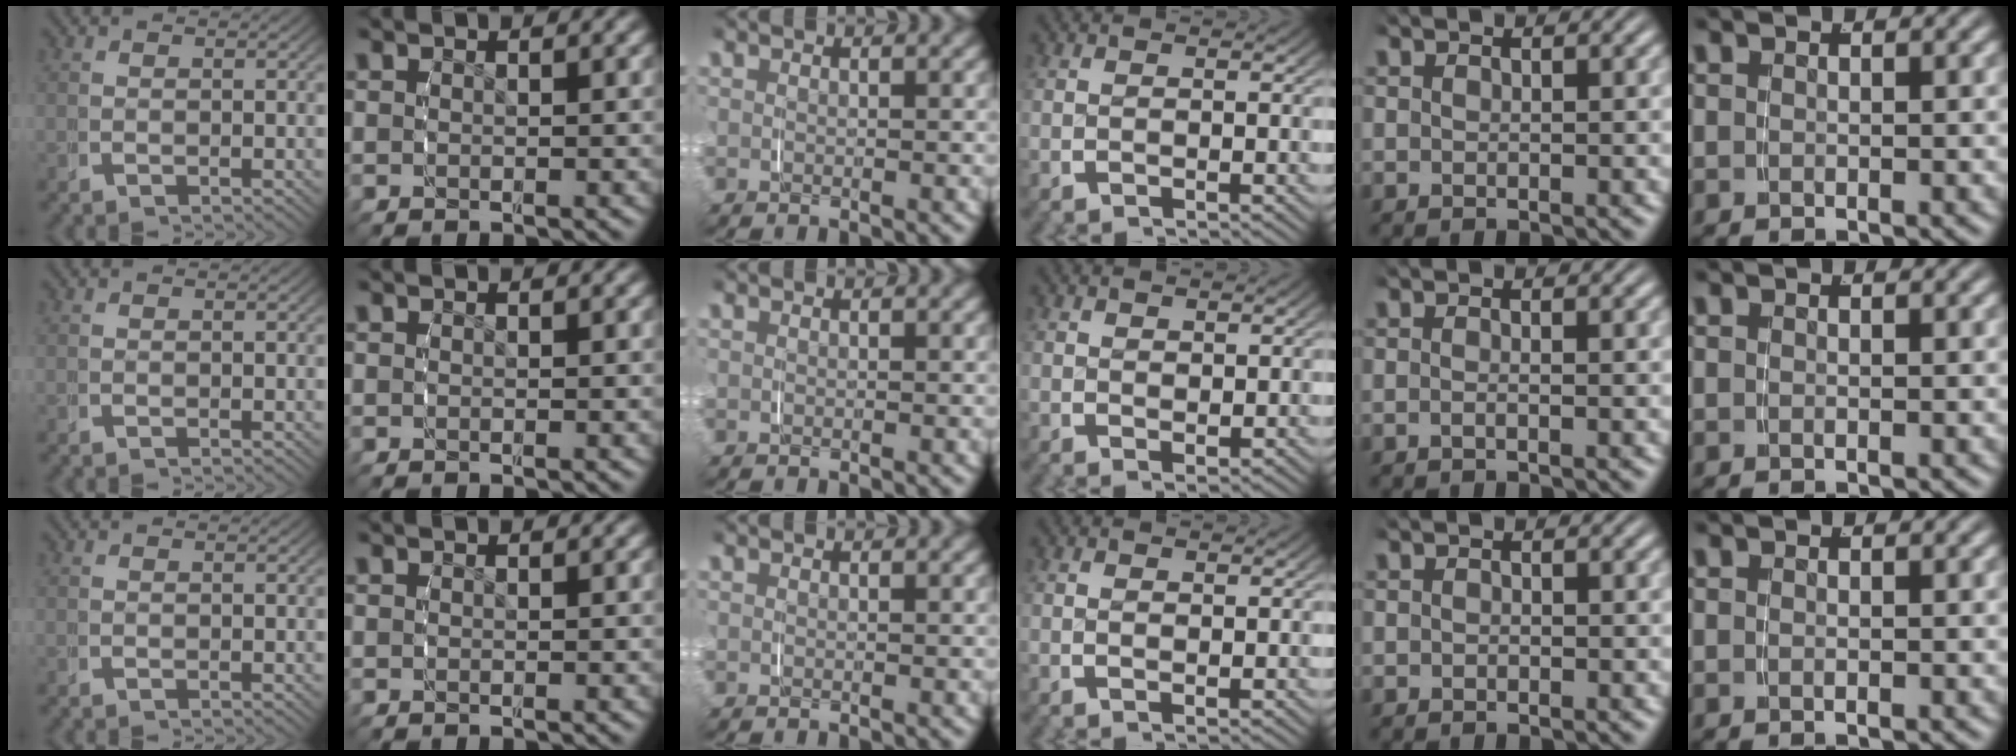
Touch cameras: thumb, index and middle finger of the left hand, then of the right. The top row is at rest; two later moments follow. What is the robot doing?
{"motion": "grasp_and_lifting", "object": "napkin"}